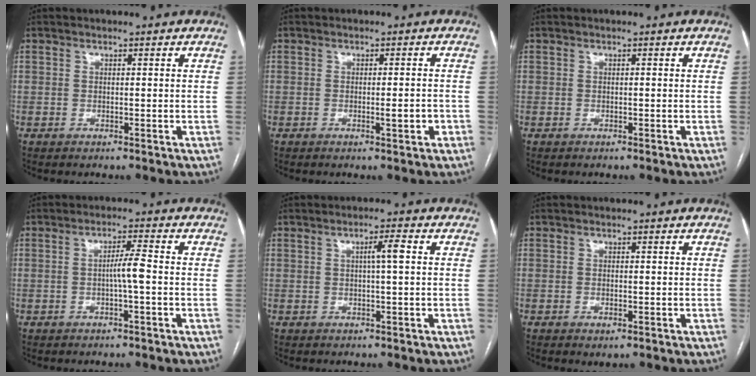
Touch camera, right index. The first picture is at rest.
{"total": 4.0, "force": [-1.4, 0.7, 3.7], "torque": [-0.049, 0.001, -0.018]}
{"total": 0.0}
{"total": 3.3, "force": [-0.5, -0.2, 3.3], "torque": [-0.055, 0.001, -0.010]}
{"total": 2.8, "force": [0.4, -0.2, 2.8], "torque": [-0.046, 0.002, 0.005]}
{"total": 1.0, "force": [-0.4, 0.4, 0.8], "torque": [-0.012, -0.003, 0.000]}